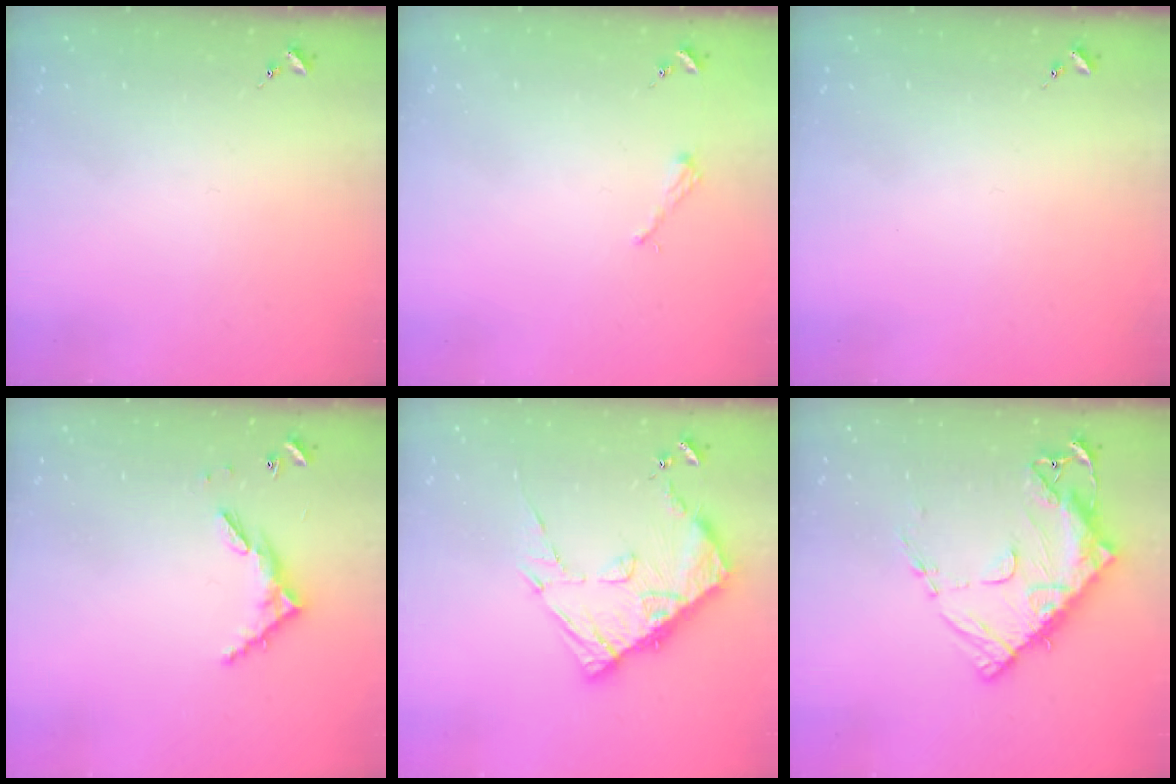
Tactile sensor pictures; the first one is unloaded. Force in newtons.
{"total": 2.2, "press": 2.2, "slide": 0.3}
{"total": 0.0}
{"total": 6.3, "press": 6.3, "slide": 0.5}
{"total": 14.4, "press": 14.3, "slide": 1.4}
{"total": 16.9, "press": 16.8, "slide": 1.6}